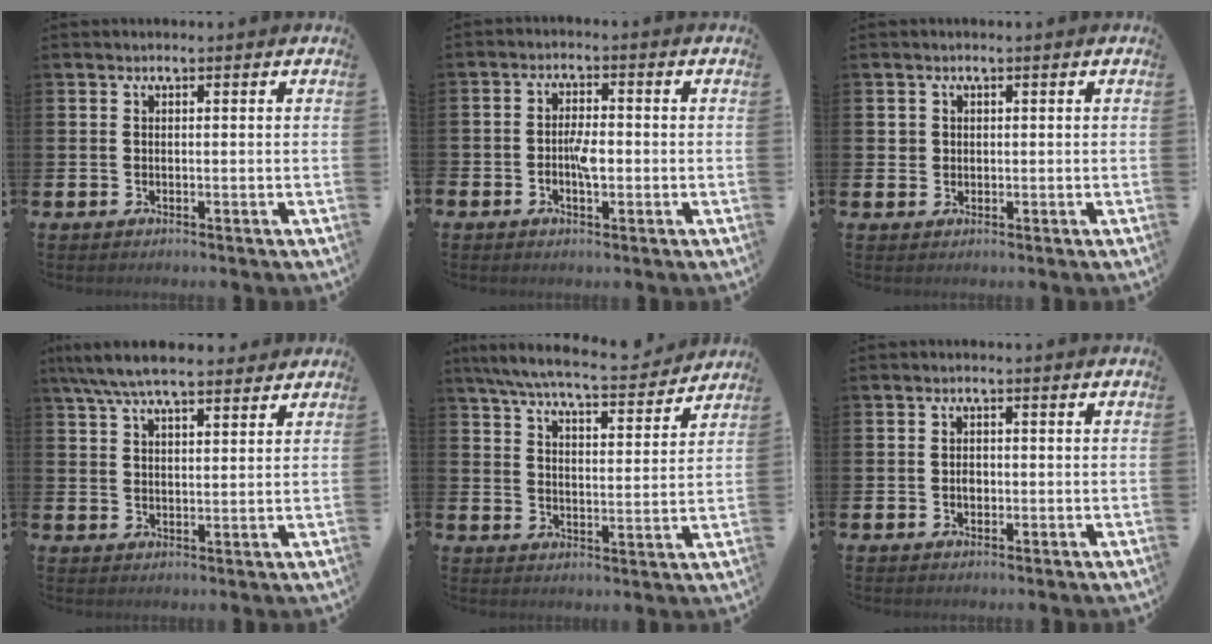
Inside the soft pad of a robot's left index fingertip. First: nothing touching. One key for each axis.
{"total": 3.1, "fx": -0.9, "fy": 1.5, "fz": 2.5, "tx": -0.045, "ty": 0.005, "tz": -0.017}
{"total": 1.3, "fx": 0.6, "fy": 1.1, "fz": 0.0, "tx": 0.007, "ty": 0.004, "tz": 0.009}
{"total": 6.8, "fx": 6.1, "fy": 1.5, "fz": 2.7, "tx": -0.069, "ty": -0.016, "tz": 0.112}
{"total": 7.3, "fx": 6.9, "fy": 0.7, "fz": 2.5, "tx": -0.070, "ty": -0.045, "tz": 0.119}
{"total": 1.5, "fx": -0.2, "fy": 1.1, "fz": 0.9, "tx": -0.009, "ty": 0.004, "tz": -0.007}